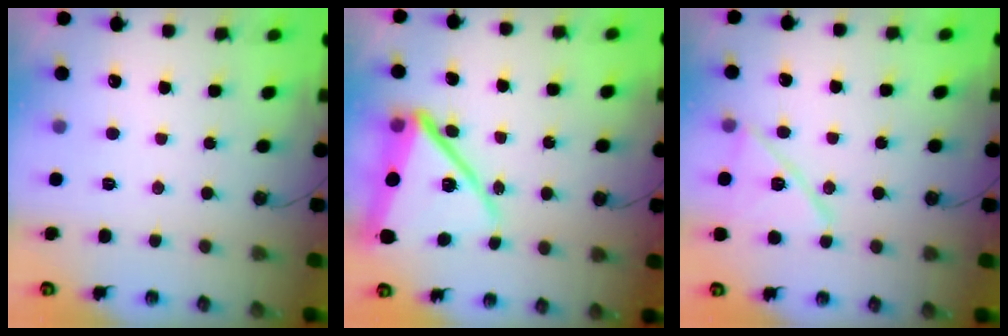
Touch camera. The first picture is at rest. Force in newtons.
{"total": 16.9, "press": 16.8, "slide": 2.0}
{"total": 13.3, "press": 13.3, "slide": 0.2}